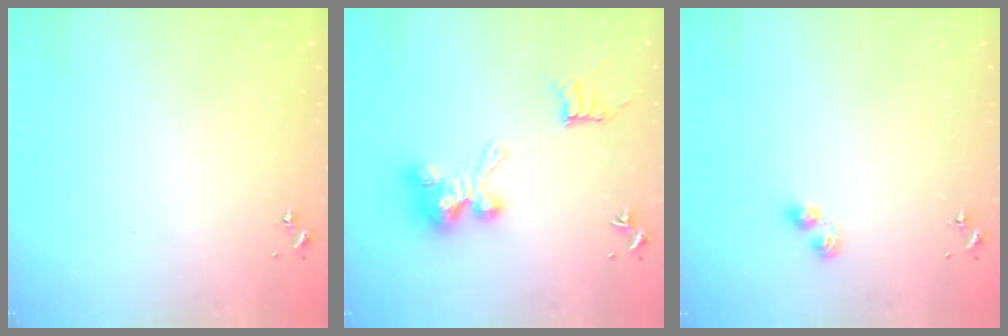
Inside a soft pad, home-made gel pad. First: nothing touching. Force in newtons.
{"total": 11.3, "press": 11.3, "slide": 0.4}
{"total": 5.1, "press": 5.1, "slide": 0.1}